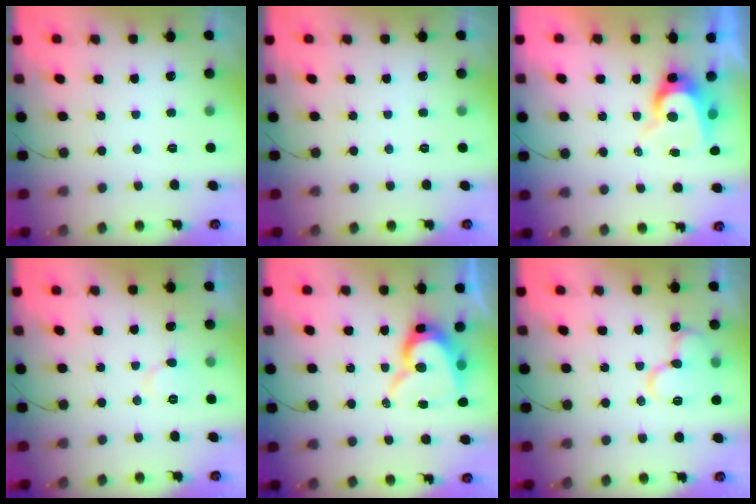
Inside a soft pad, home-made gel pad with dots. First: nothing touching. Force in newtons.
{"total": 0.0}
{"total": 7.3, "press": 7.3, "slide": 0.4}
{"total": 4.0, "press": 4.0, "slide": 0.5}
{"total": 14.1, "press": 14.0, "slide": 1.5}
{"total": 13.3, "press": 13.3, "slide": 1.6}